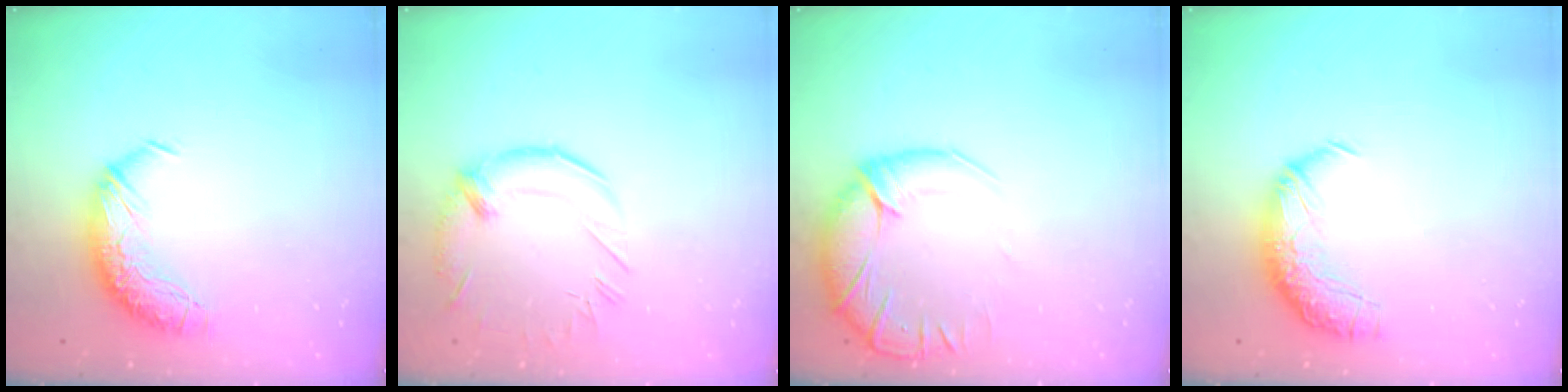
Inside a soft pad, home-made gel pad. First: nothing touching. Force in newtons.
{"total": 2.4, "press": 1.4, "slide": 1.9}
{"total": 3.6, "press": 1.1, "slide": 3.4}
{"total": 2.4, "press": 1.0, "slide": 2.2}